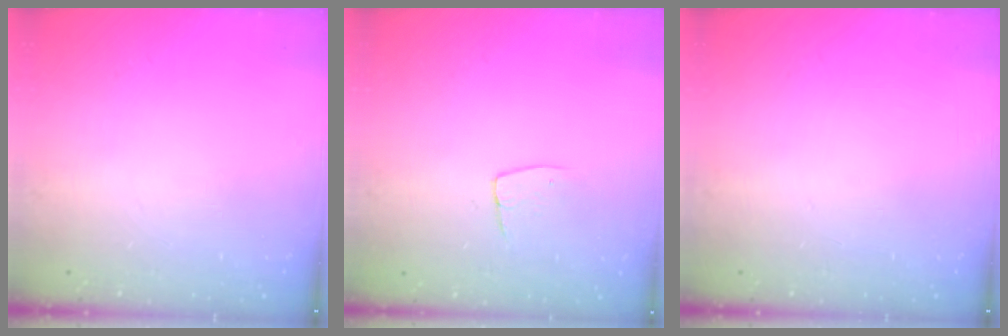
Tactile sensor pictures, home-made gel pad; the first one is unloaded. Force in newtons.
{"total": 4.8, "press": 4.8, "slide": 0.3}
{"total": 0.0}